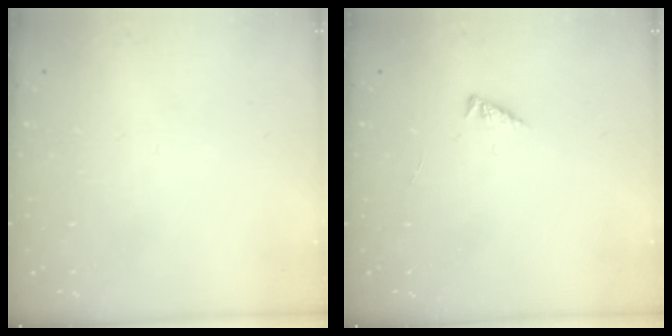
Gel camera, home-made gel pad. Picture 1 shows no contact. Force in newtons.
{"total": 1.4, "press": 1.3, "slide": 0.3}